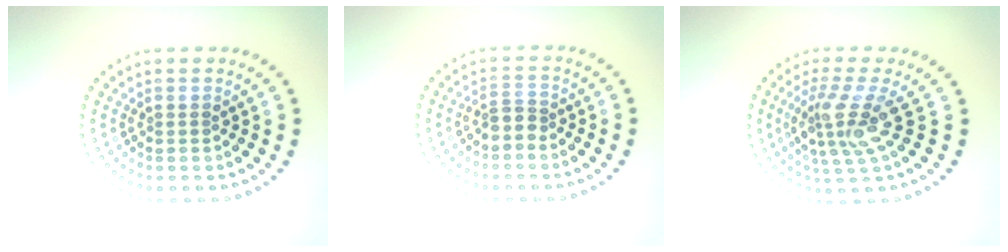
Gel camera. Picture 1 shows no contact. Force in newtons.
{"total": 1.8, "press": 1.3, "slide": 1.2}
{"total": 4.0, "press": 3.2, "slide": 2.5}